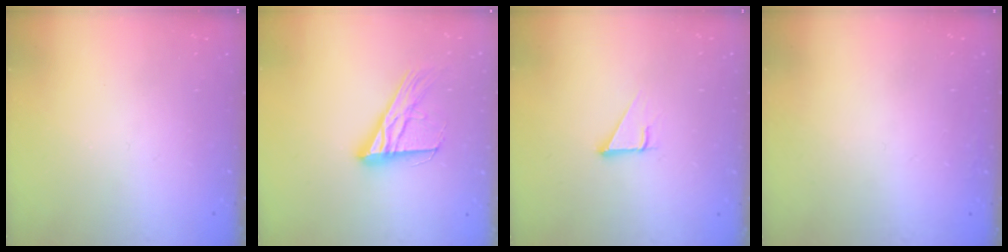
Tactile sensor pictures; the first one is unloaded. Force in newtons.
{"total": 16.7, "press": 16.6, "slide": 1.6}
{"total": 3.0, "press": 3.0, "slide": 0.1}
{"total": 1.6, "press": 1.5, "slide": 0.1}